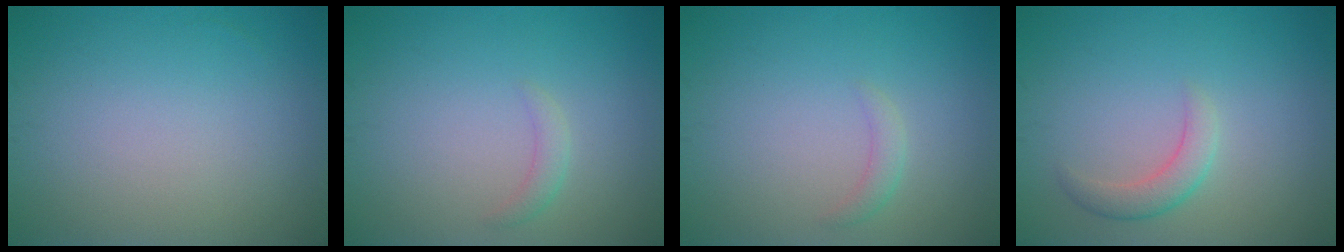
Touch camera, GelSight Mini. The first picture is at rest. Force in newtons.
{"total": 1.1, "press": 1.1, "slide": 0.0}
{"total": 1.1, "press": 1.1, "slide": 0.0}
{"total": 2.2, "press": 2.1, "slide": 0.1}